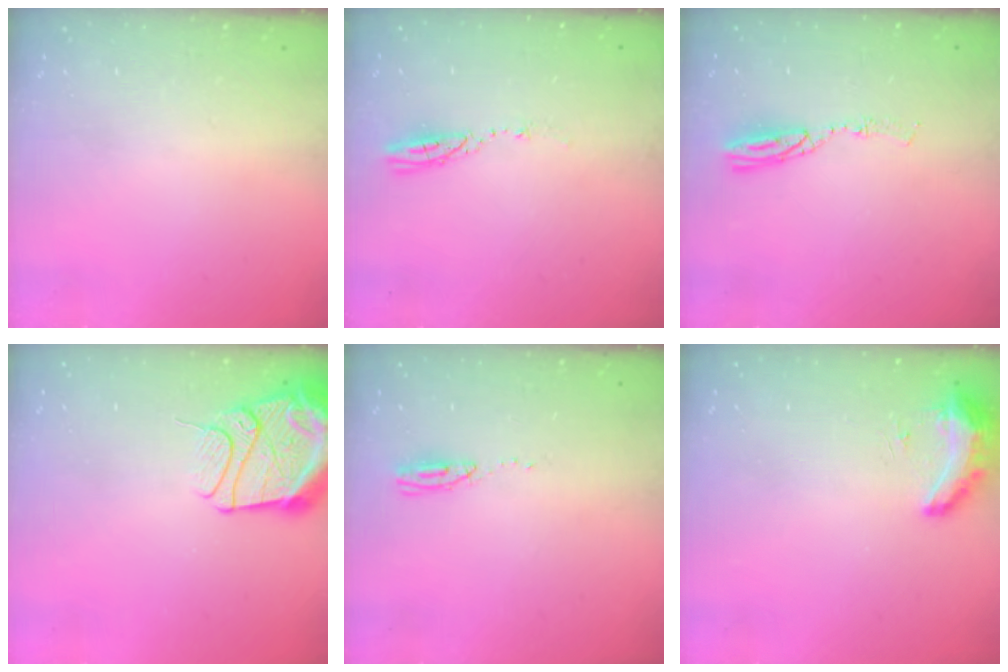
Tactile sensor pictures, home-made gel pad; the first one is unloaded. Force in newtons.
{"total": 3.5, "press": 3.5, "slide": 0.1}
{"total": 5.0, "press": 5.0, "slide": 0.2}
{"total": 14.8, "press": 14.7, "slide": 1.7}
{"total": 3.6, "press": 3.3, "slide": 1.5}
{"total": 17.3, "press": 10.6, "slide": 13.6}